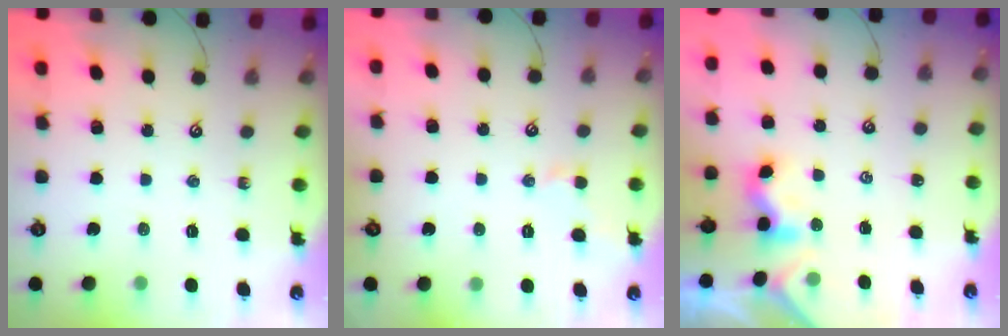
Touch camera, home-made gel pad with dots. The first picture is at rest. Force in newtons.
{"total": 0.7, "press": 0.7, "slide": 0.2}
{"total": 2.4, "press": 2.3, "slide": 0.3}